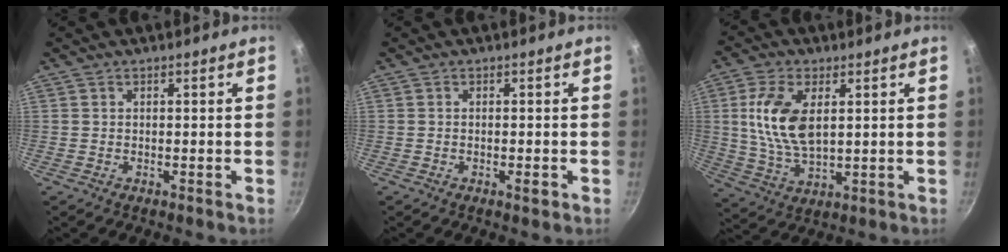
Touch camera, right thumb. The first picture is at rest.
{"total": 1.4, "force": [-0.5, 0.4, 1.3], "torque": [-0.023, 0.001, -0.009]}
{"total": 12.2, "force": [2.6, 6.4, 10.0], "torque": [-0.194, -0.011, 0.054]}